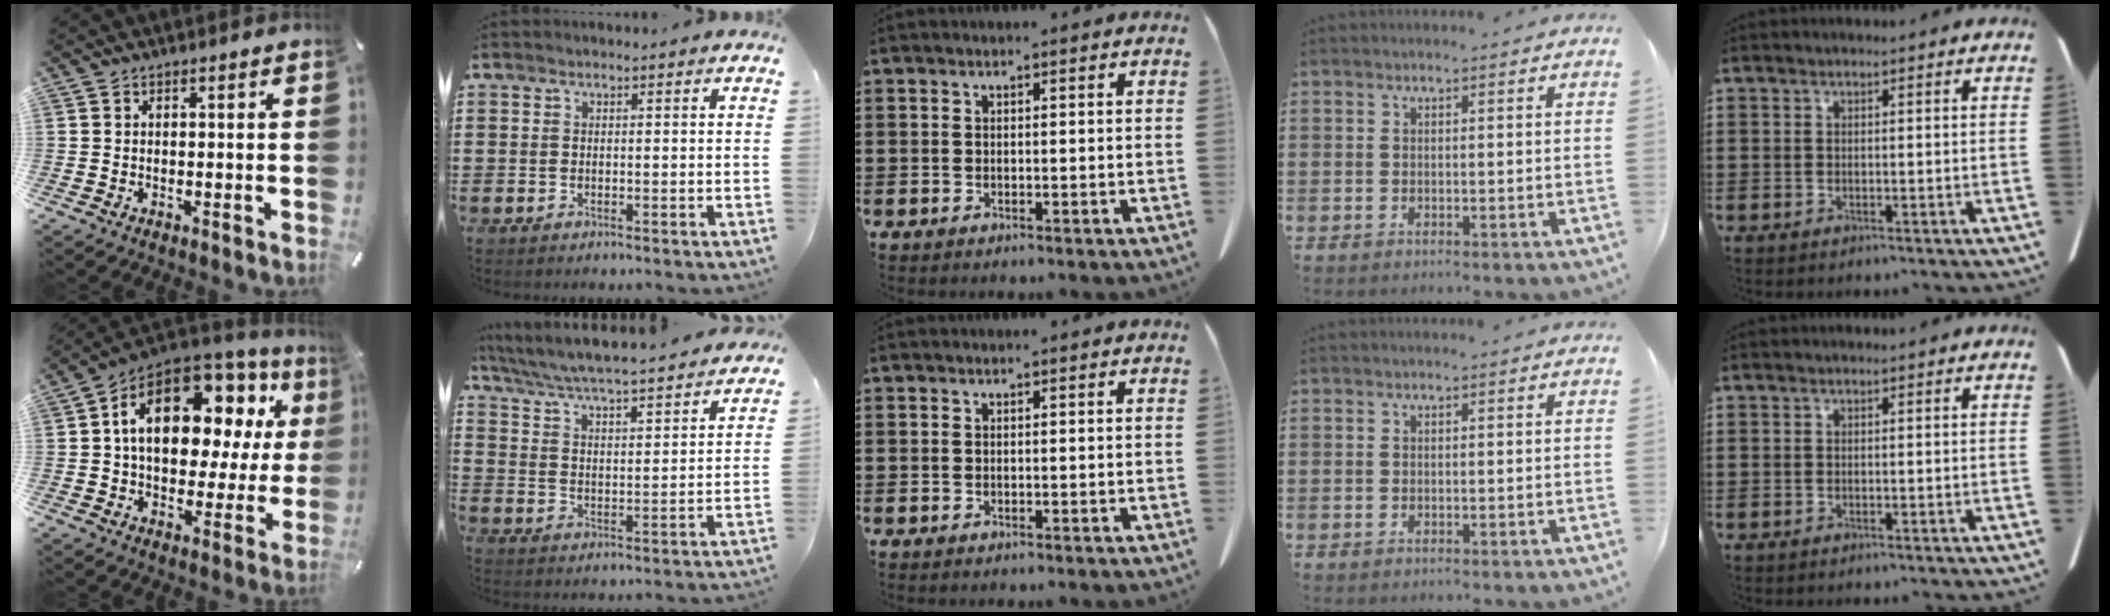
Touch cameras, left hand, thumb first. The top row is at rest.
{"thumb": {"total": 19.6, "force": [6.5, 11.9, 14.2], "torque": [-0.228, -0.029, 0.109]}, "index": {"total": 4.8, "force": [4.6, -0.3, 1.4], "torque": [-0.052, -0.039, 0.071]}}